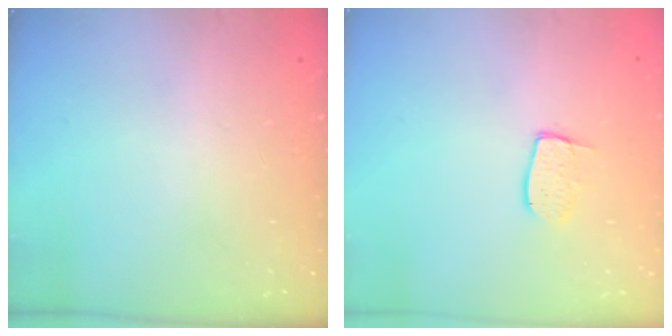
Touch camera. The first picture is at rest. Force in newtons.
{"total": 6.7, "press": 6.7, "slide": 0.4}